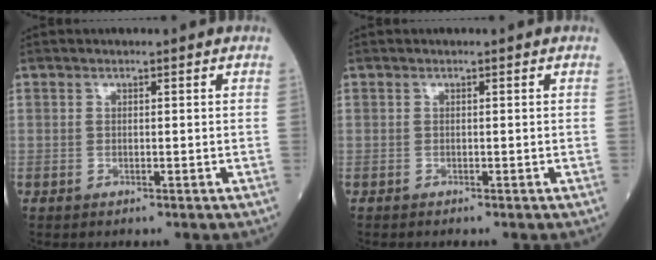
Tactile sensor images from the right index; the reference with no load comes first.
{"total": 0.0}